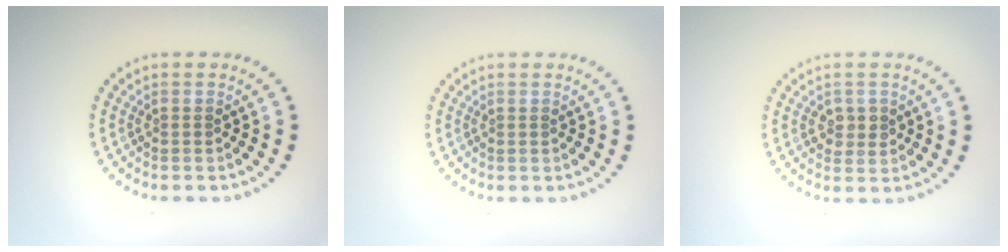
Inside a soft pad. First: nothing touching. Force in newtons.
{"total": 0.0}
{"total": 1.8, "press": 1.8, "slide": 0.1}